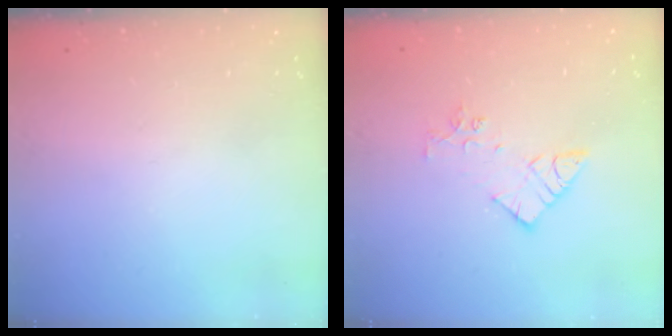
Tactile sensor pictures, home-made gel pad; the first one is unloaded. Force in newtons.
{"total": 8.8, "press": 8.8, "slide": 0.7}